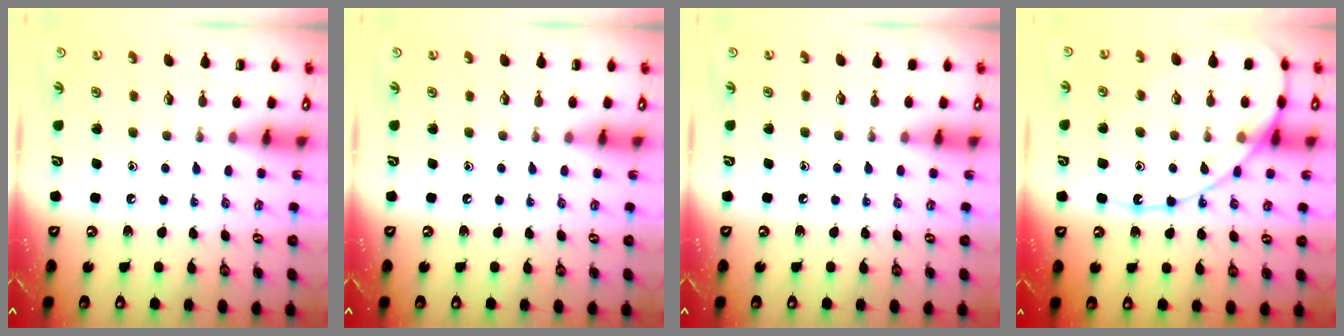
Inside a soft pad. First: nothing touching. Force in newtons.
{"total": 0.0}
{"total": 2.8, "press": 2.7, "slide": 0.4}
{"total": 13.7, "press": 13.6, "slide": 1.2}